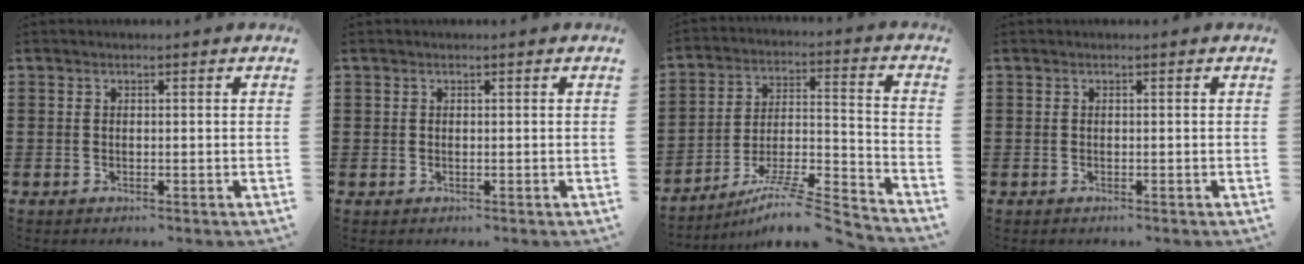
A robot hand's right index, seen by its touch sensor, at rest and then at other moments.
{"total": 0.0}
{"total": 9.2, "force": [-7.7, 0.4, 5.0], "torque": [-0.072, 0.002, -0.151]}
{"total": 0.0}